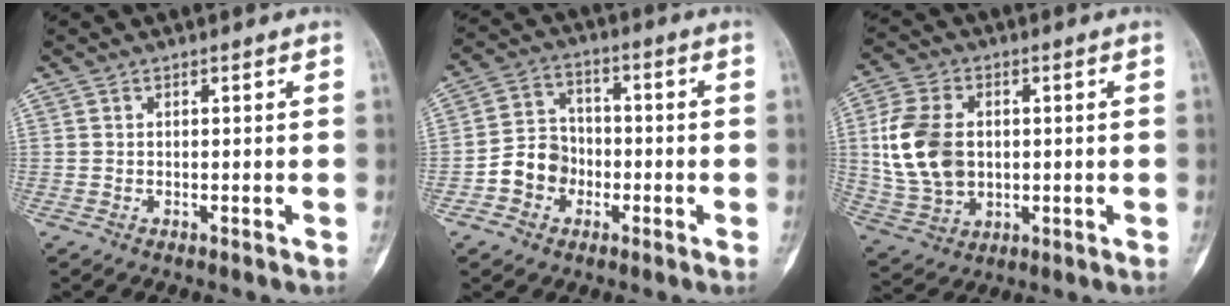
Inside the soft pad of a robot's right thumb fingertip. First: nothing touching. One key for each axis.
{"total": 7.9, "fx": -2.7, "fy": 6.8, "fz": 3.0, "tx": -0.021, "ty": 0.033, "tz": -0.055}
{"total": 13.9, "fx": 1.1, "fy": 9.8, "fz": 9.7, "tx": -0.186, "ty": 0.000, "tz": 0.029}